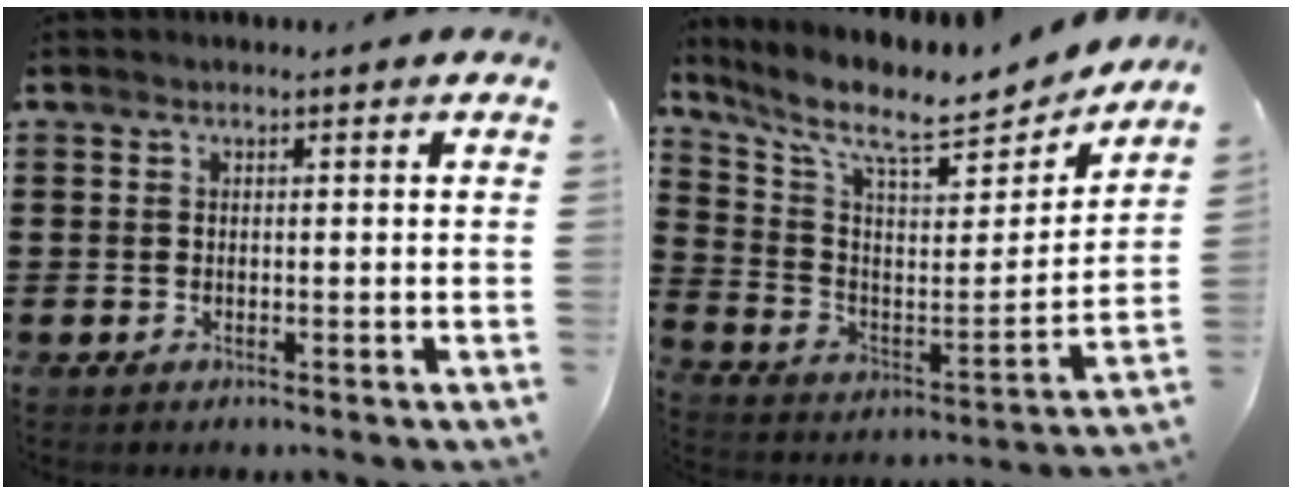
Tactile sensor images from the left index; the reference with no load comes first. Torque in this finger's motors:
{"motor_torque": [2.14, 0.00, 0.79, 0.21]}